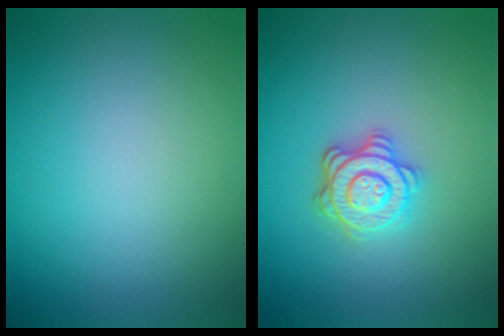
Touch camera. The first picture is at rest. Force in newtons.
{"total": 4.0, "press": 3.2, "slide": 2.5}